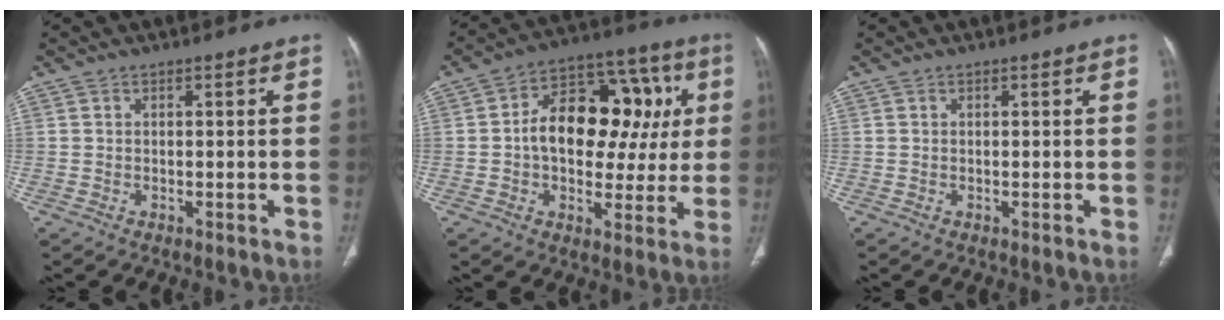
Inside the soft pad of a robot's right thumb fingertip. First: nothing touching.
{"total": 19.2, "force": [2.0, 12.5, 14.5], "torque": [-0.159, 0.037, 0.027]}
{"total": 0.0}